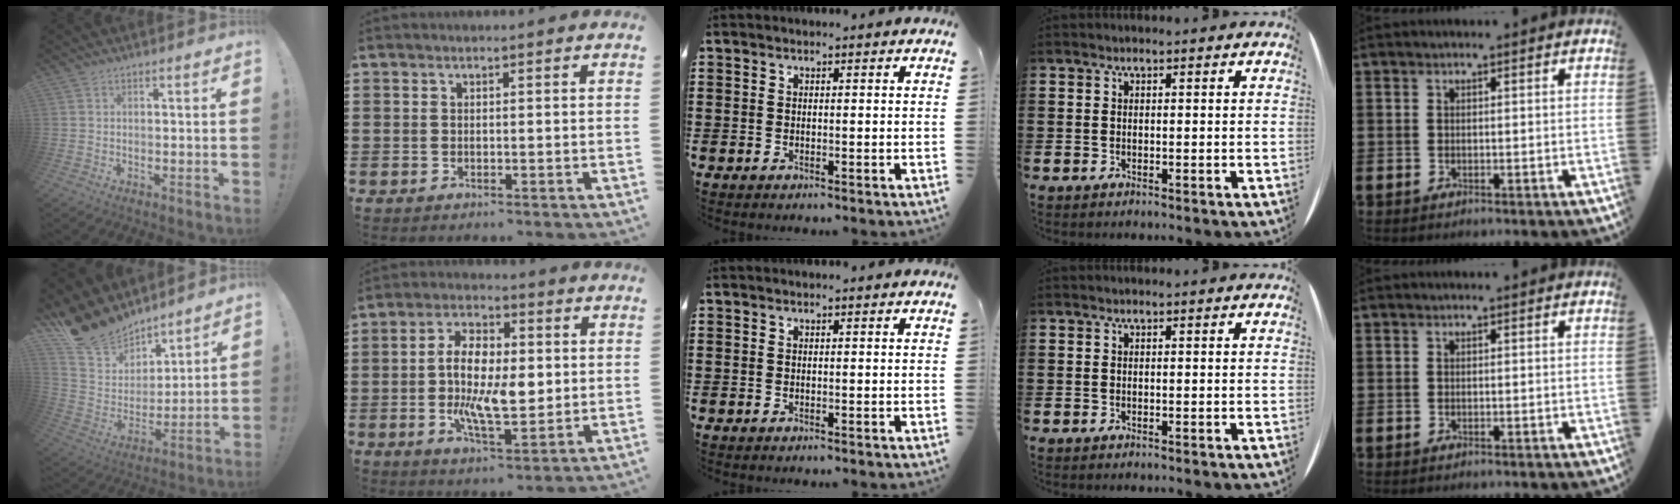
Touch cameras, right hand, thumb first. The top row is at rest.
{"thumb": {"total": 16.9, "force": [14.5, 8.0, 3.5], "torque": [-0.087, -0.108, 0.281]}, "index": {"total": 10.2, "force": [-0.4, 4.9, 8.9], "torque": [-0.171, 0.001, -0.014]}}